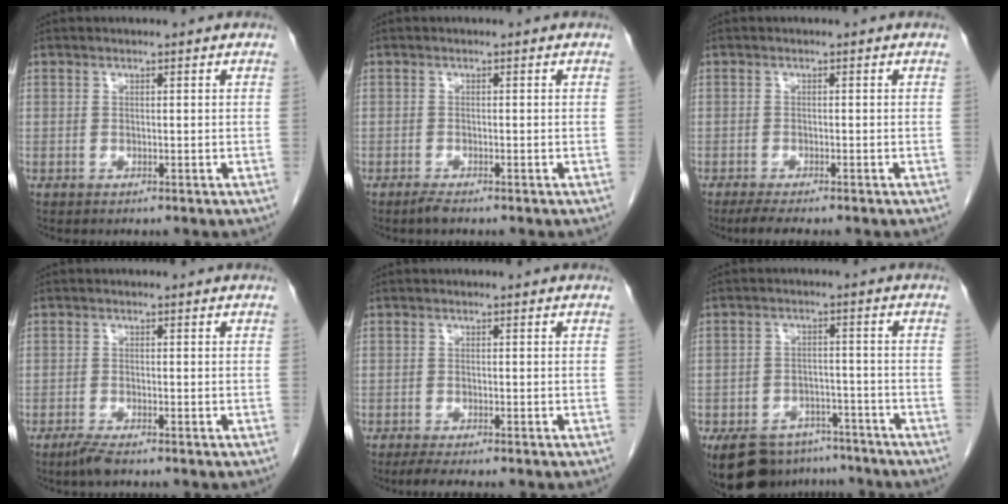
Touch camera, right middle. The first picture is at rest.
{"total": 1.2, "force": [-1.0, 0.0, 0.6], "torque": [-0.020, -0.004, -0.019]}
{"total": 4.3, "force": [-3.5, 0.5, 2.5], "torque": [-0.039, -0.008, -0.051]}
{"total": 2.2, "force": [-1.8, 0.1, 1.4], "torque": [-0.038, -0.007, -0.036]}
{"total": 3.9, "force": [-3.1, 0.3, 2.3], "torque": [-0.036, -0.008, -0.046]}
{"total": 12.1, "force": [-9.5, 6.2, 4.1], "torque": [-0.068, 0.008, -0.137]}